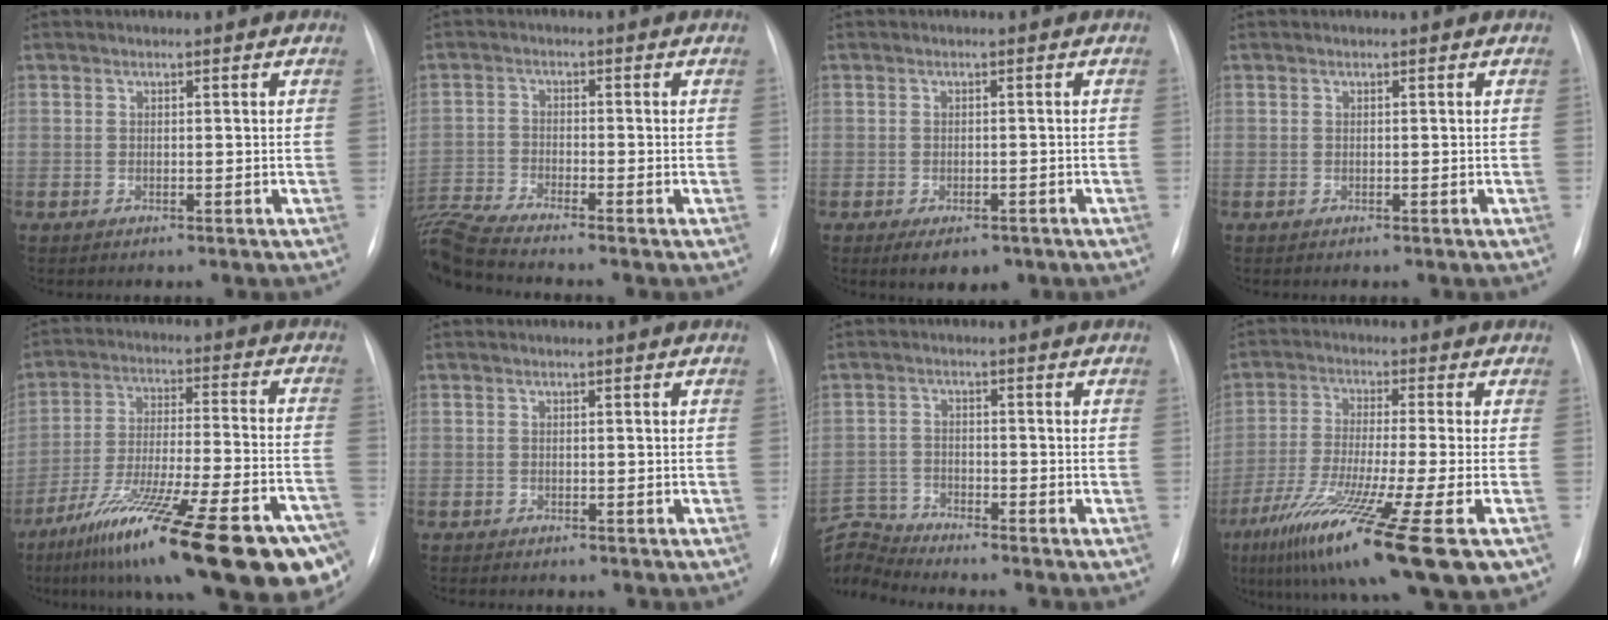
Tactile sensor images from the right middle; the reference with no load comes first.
{"total": 9.0, "force": [-8.3, -1.6, 2.9], "torque": [-0.069, -0.008, -0.160]}
{"total": 4.7, "force": [-3.0, 2.4, 2.7], "torque": [-0.034, -0.003, -0.034]}
{"total": 0.0}
{"total": 29.0, "force": [-18.7, 4.7, 21.6], "torque": [-0.269, -0.020, -0.293]}
{"total": 1.7, "force": [-1.4, 0.7, 0.5], "torque": [-0.009, 0.002, -0.018]}
{"total": 7.0, "force": [-6.9, -0.6, -0.8], "torque": [0.001, 0.013, -0.135]}
{"total": 17.9, "force": [-9.4, 0.4, 15.3], "torque": [-0.248, -0.053, -0.161]}